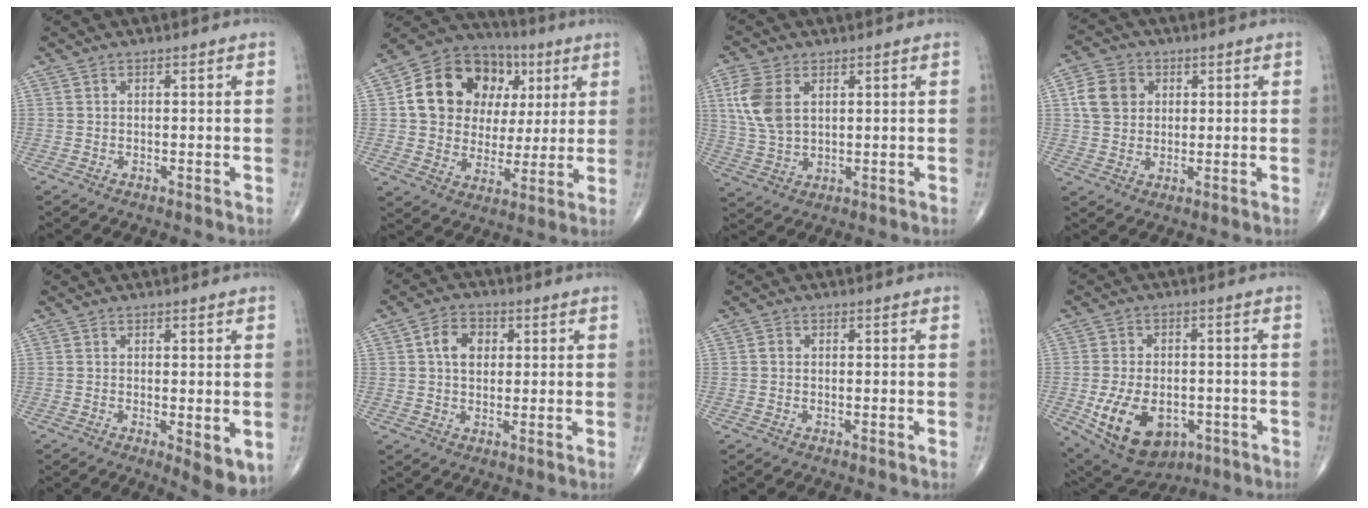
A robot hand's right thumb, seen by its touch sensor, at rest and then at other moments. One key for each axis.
{"total": 20.4, "fx": 5.0, "fy": 16.2, "fz": 11.3, "tx": -0.151, "ty": 0.025, "tz": 0.089}
{"total": 8.9, "fx": 2.7, "fy": 5.4, "fz": 6.5, "tx": -0.141, "ty": -0.002, "tz": 0.058}
{"total": 7.5, "fx": 1.7, "fy": 6.4, "fz": 3.6, "tx": -0.048, "ty": 0.002, "tz": 0.027}
{"total": 5.5, "fx": -1.1, "fy": 1.9, "fz": 5.1, "tx": -0.065, "ty": -0.017, "tz": -0.011}
{"total": 6.0, "fx": 1.4, "fy": 4.4, "fz": 3.8, "tx": -0.048, "ty": 0.006, "tz": 0.017}
{"total": 0.9, "fx": 0.0, "fy": 0.7, "fz": 0.4, "tx": -0.004, "ty": 0.002, "tz": -0.002}
{"total": 15.3, "fx": -4.8, "fy": 10.0, "fz": 10.5, "tx": -0.172, "ty": 0.009, "tz": -0.058}